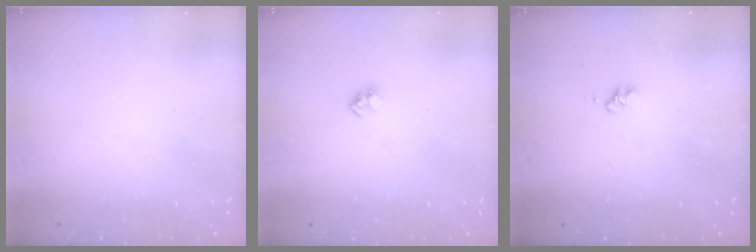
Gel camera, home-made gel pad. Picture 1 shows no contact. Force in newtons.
{"total": 2.8, "press": 2.8, "slide": 0.4}
{"total": 2.8, "press": 2.8, "slide": 0.3}